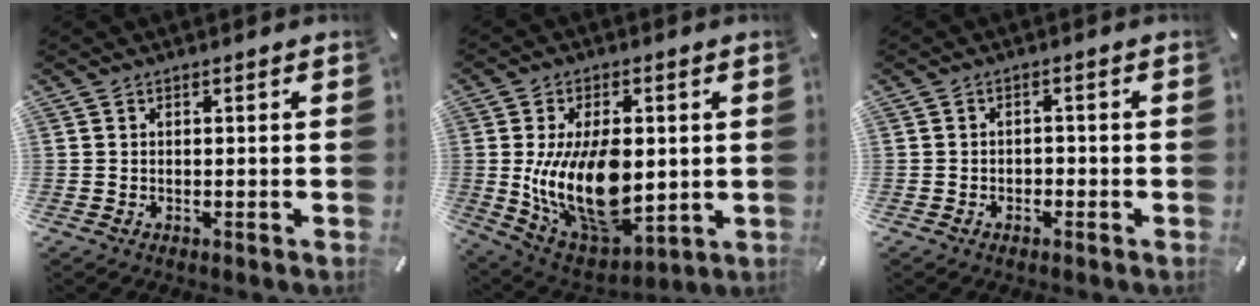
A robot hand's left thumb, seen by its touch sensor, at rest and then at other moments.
{"total": 19.0, "force": [0.2, 11.3, 15.2], "torque": [-0.274, -0.015, 0.012]}
{"total": 1.5, "force": [-1.1, 0.9, 0.6], "torque": [-0.013, 0.006, -0.024]}